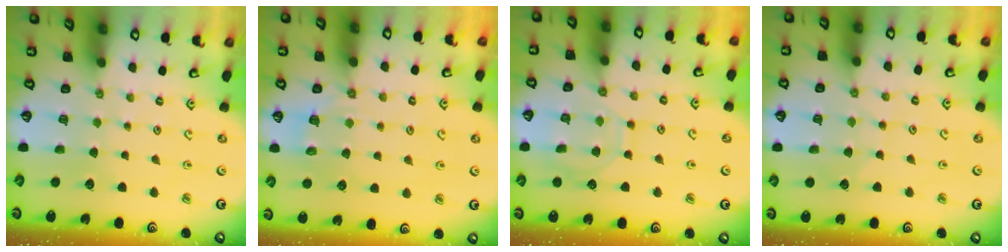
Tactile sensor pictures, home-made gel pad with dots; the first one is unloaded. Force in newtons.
{"total": 3.9, "press": 3.6, "slide": 1.5}
{"total": 9.1, "press": 9.1, "slide": 1.0}
{"total": 4.1, "press": 4.1, "slide": 0.4}